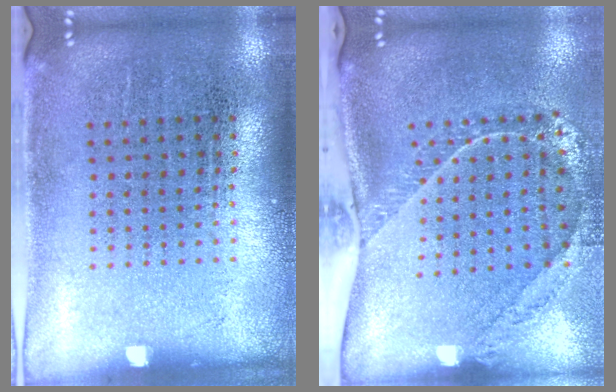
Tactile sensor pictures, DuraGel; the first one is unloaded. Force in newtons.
{"total": 2.1, "press": 1.6, "slide": 1.3}